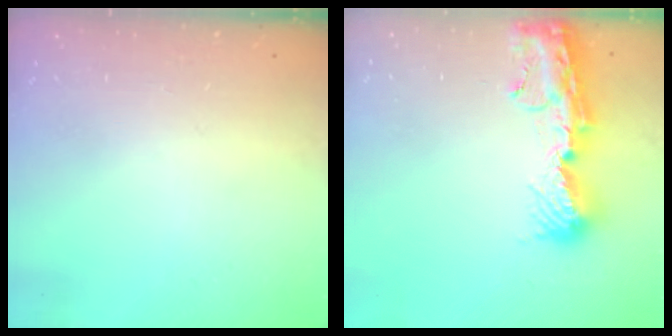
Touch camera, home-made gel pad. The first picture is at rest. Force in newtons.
{"total": 13.0, "press": 12.9, "slide": 1.3}